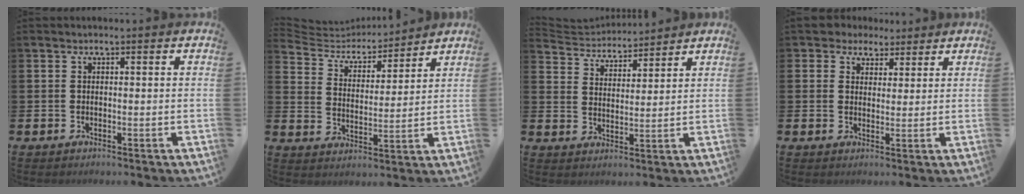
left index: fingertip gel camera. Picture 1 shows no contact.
{"total": 5.1, "force": [4.8, 1.7, 0.6], "torque": [-0.043, -0.040, 0.079]}
{"total": 4.1, "force": [3.9, 1.1, -0.3], "torque": [-0.016, -0.029, 0.068]}
{"total": 3.6, "force": [2.9, 2.2, -0.4], "torque": [0.002, -0.010, 0.049]}